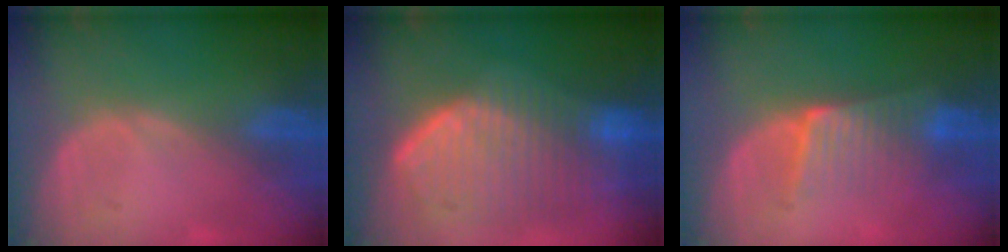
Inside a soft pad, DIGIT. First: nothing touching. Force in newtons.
{"total": 10.6, "press": 9.2, "slide": 5.2}
{"total": 6.4, "press": 5.8, "slide": 2.9}